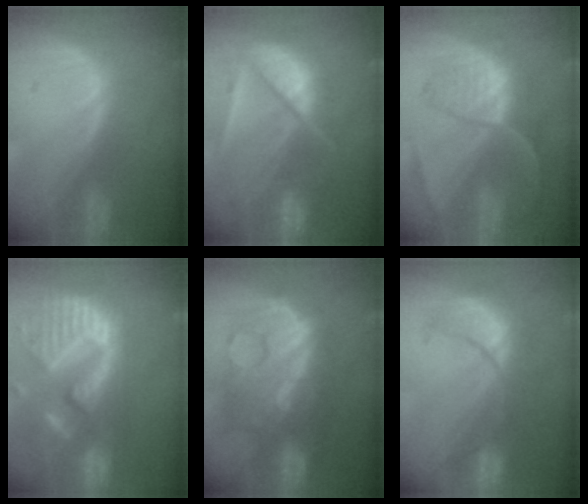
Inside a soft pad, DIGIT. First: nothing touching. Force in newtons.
{"total": 9.7, "press": 8.4, "slide": 4.9}
{"total": 9.2, "press": 7.6, "slide": 5.1}
{"total": 14.4, "press": 12.0, "slide": 8.0}
{"total": 11.9, "press": 11.8, "slide": 1.3}
{"total": 8.3, "press": 8.2, "slide": 1.1}